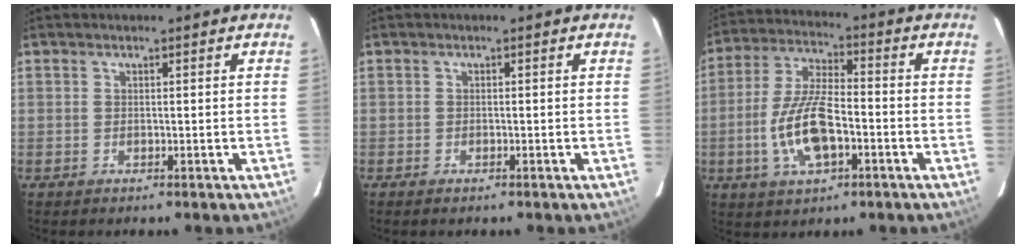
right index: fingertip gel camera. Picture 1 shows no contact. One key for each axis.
{"total": 0.9, "fx": -0.7, "fy": 0.3, "fz": 0.5, "tx": -0.009, "ty": -0.003, "tz": -0.014}
{"total": 12.5, "fx": -3.8, "fy": 5.0, "fz": 10.8, "tx": -0.227, "ty": 0.001, "tz": -0.069}